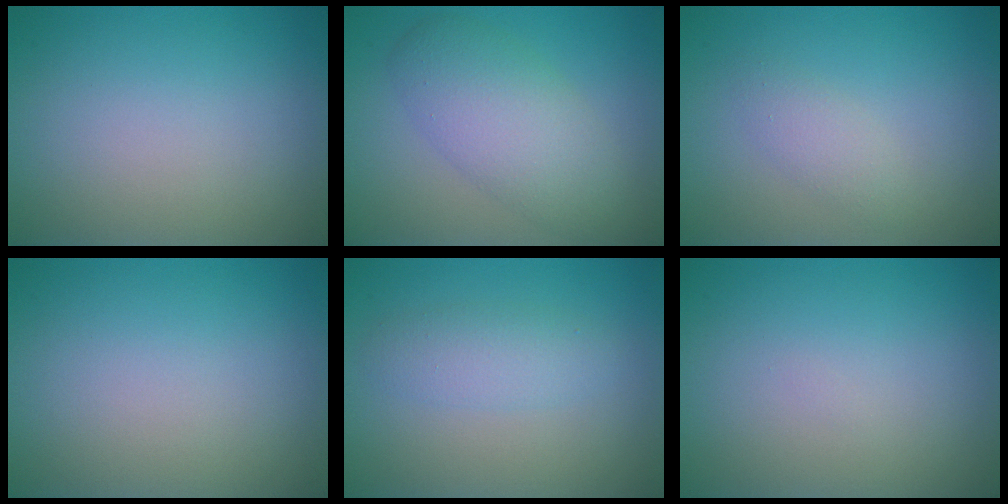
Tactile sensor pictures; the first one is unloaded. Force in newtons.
{"total": 5.4, "press": 5.3, "slide": 0.4}
{"total": 1.6, "press": 1.6, "slide": 0.1}
{"total": 0.0}
{"total": 2.4, "press": 2.4, "slide": 0.0}
{"total": 0.0}